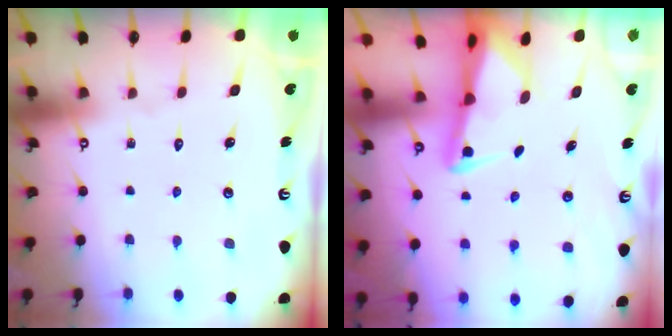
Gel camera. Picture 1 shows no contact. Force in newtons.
{"total": 2.5, "press": 2.5, "slide": 0.5}